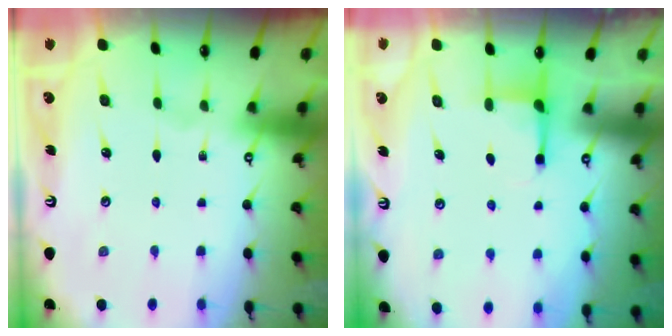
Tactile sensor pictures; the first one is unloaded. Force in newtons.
{"total": 3.0, "press": 3.0, "slide": 0.4}